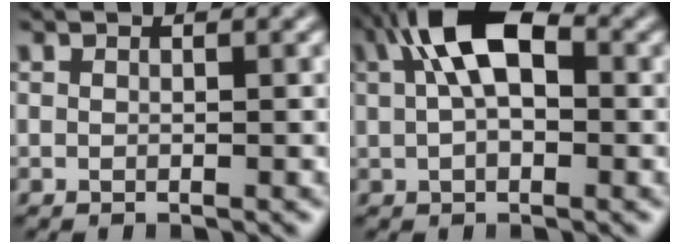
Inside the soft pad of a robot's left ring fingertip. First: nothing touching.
{"total": 7.0, "force": [1.7, 3.6, 5.8], "torque": [-0.105, 0.022, 0.022]}